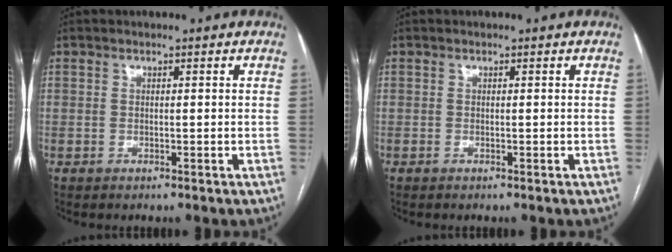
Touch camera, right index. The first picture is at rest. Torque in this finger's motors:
{"motor_torque": [0.03, -0.02, -0.08, 0.00]}